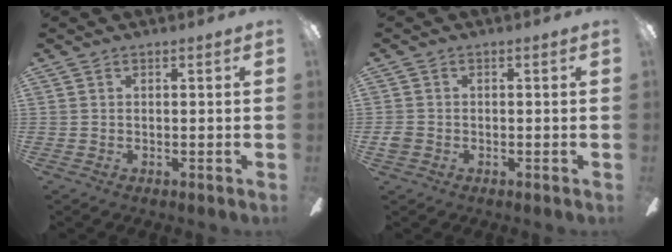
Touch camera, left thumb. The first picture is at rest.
{"total": 2.0, "force": [-0.9, 1.5, 0.8], "torque": [-0.012, 0.005, -0.018]}